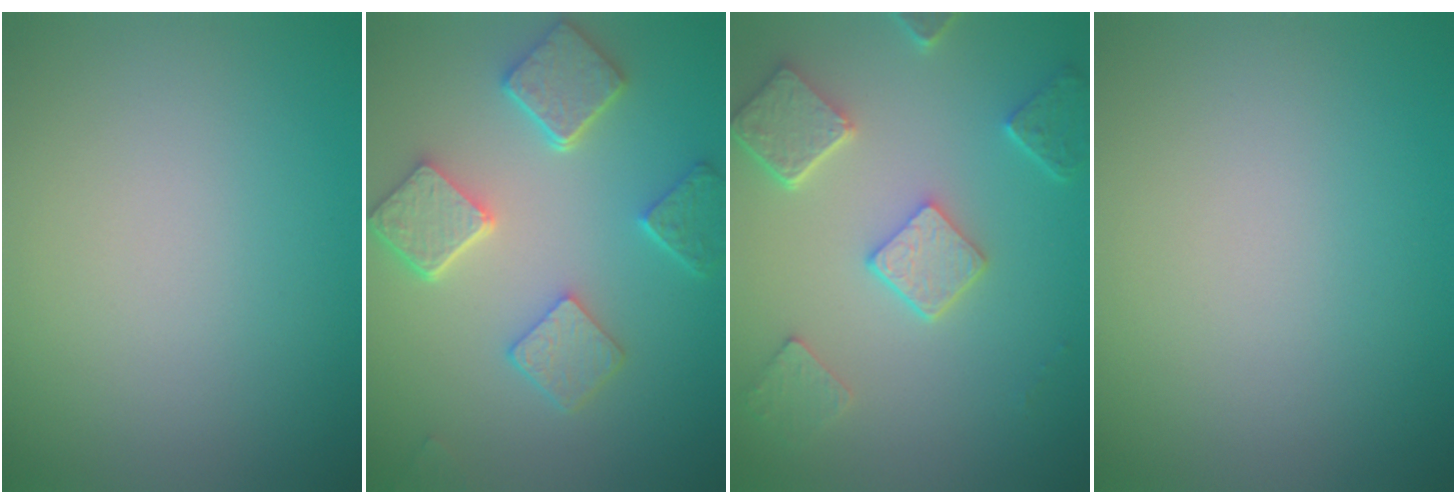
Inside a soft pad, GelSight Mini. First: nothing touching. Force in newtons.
{"total": 5.5, "press": 4.4, "slide": 3.2}
{"total": 5.0, "press": 4.0, "slide": 3.0}
{"total": 0.0}